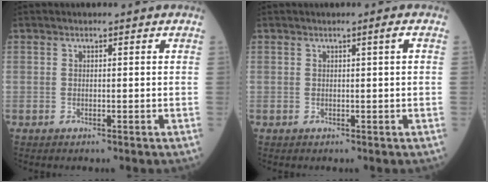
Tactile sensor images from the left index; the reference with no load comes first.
{"total": 0.8, "force": [0.2, -0.3, 0.8], "torque": [-0.016, -0.001, 0.006]}